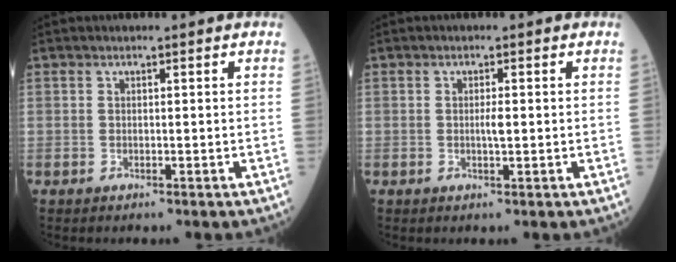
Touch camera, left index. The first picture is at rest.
{"total": 1.4, "force": [-0.3, 0.1, 1.3], "torque": [-0.025, -0.004, -0.005]}